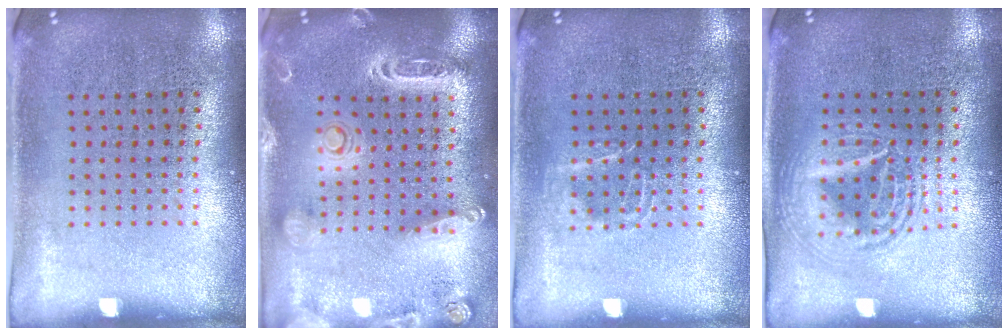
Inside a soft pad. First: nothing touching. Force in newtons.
{"total": 2.3, "press": 2.1, "slide": 0.9}
{"total": 1.1, "press": 1.0, "slide": 0.3}
{"total": 1.8, "press": 1.8, "slide": 0.2}